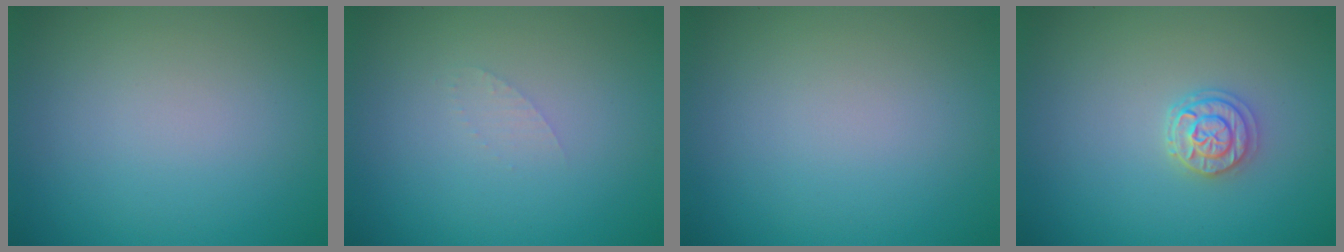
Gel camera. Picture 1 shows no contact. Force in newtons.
{"total": 0.7, "press": 0.7, "slide": 0.1}
{"total": 0.0}
{"total": 2.2, "press": 2.0, "slide": 0.8}